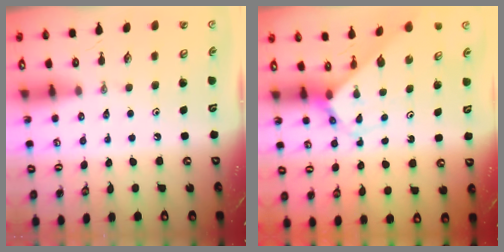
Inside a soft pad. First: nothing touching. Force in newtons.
{"total": 2.7, "press": 2.7, "slide": 0.1}